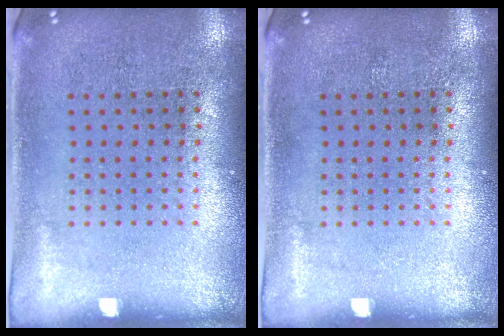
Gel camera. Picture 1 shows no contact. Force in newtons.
{"total": 0.0}